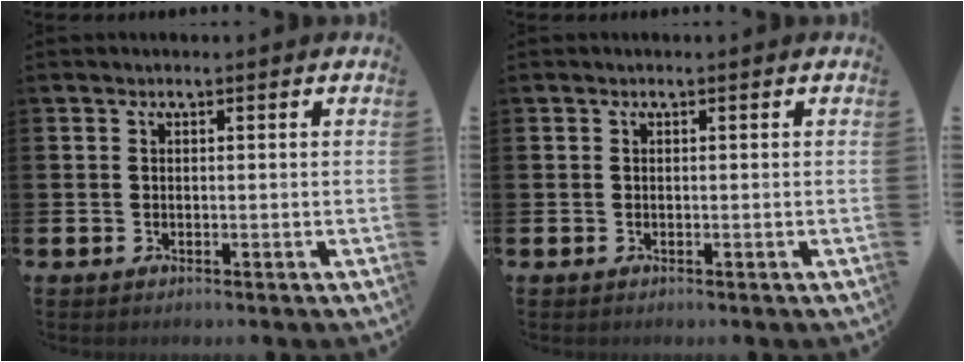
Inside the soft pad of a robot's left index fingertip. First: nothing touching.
{"total": 0.0}